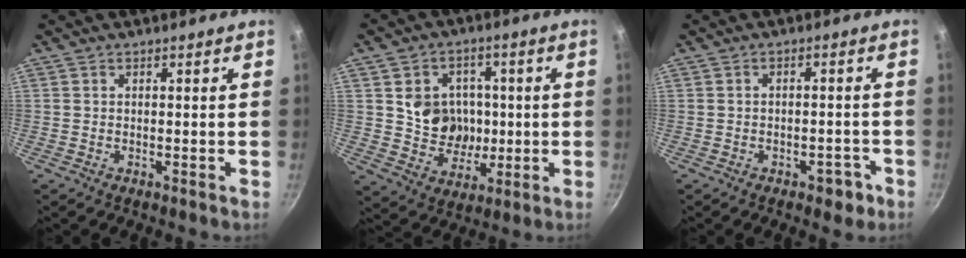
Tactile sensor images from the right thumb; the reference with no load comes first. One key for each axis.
{"total": 11.0, "fx": 0.7, "fy": 10.0, "fz": 4.7, "tx": -0.034, "ty": 0.000, "tz": 0.019}
{"total": 4.1, "fx": -2.2, "fy": 2.3, "fz": 2.6, "tx": -0.018, "ty": 0.021, "tz": -0.018}